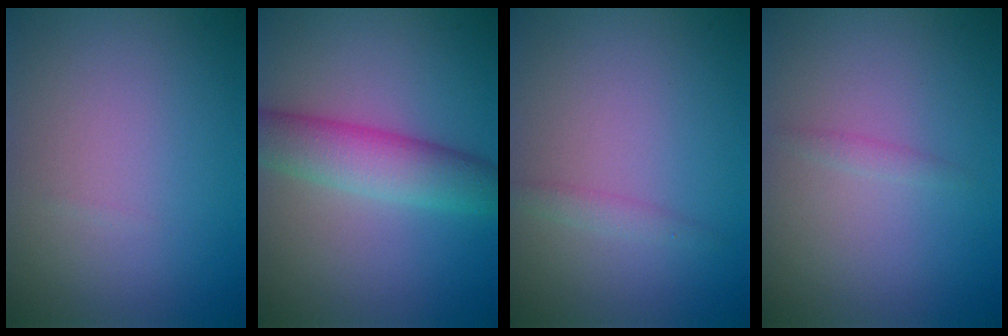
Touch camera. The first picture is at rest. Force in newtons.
{"total": 5.4, "press": 5.4, "slide": 0.2}
{"total": 1.0, "press": 1.0, "slide": 0.0}
{"total": 0.7, "press": 0.7, "slide": 0.0}